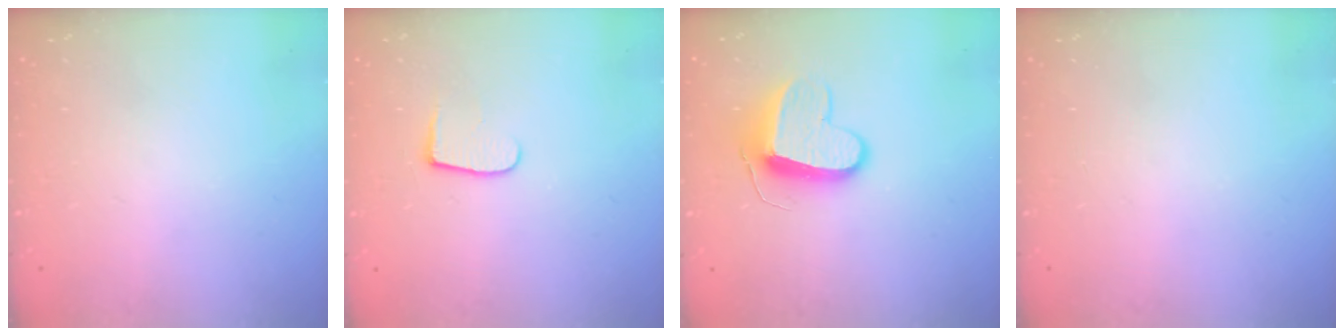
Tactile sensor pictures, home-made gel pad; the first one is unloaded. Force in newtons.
{"total": 6.6, "press": 6.6, "slide": 0.6}
{"total": 9.9, "press": 9.9, "slide": 0.0}
{"total": 0.0}